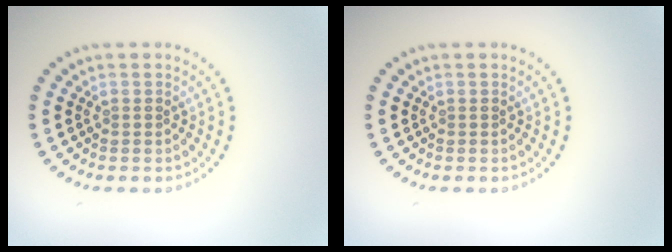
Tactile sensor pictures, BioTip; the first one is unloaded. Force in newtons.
{"total": 0.0}